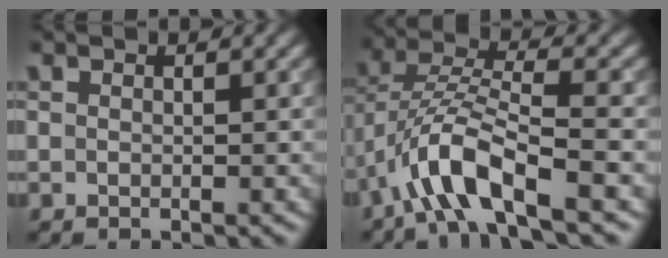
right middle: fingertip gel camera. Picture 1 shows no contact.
{"total": 7.0, "force": [-3.8, 1.9, 5.6], "torque": [-0.108, 0.005, -0.078]}